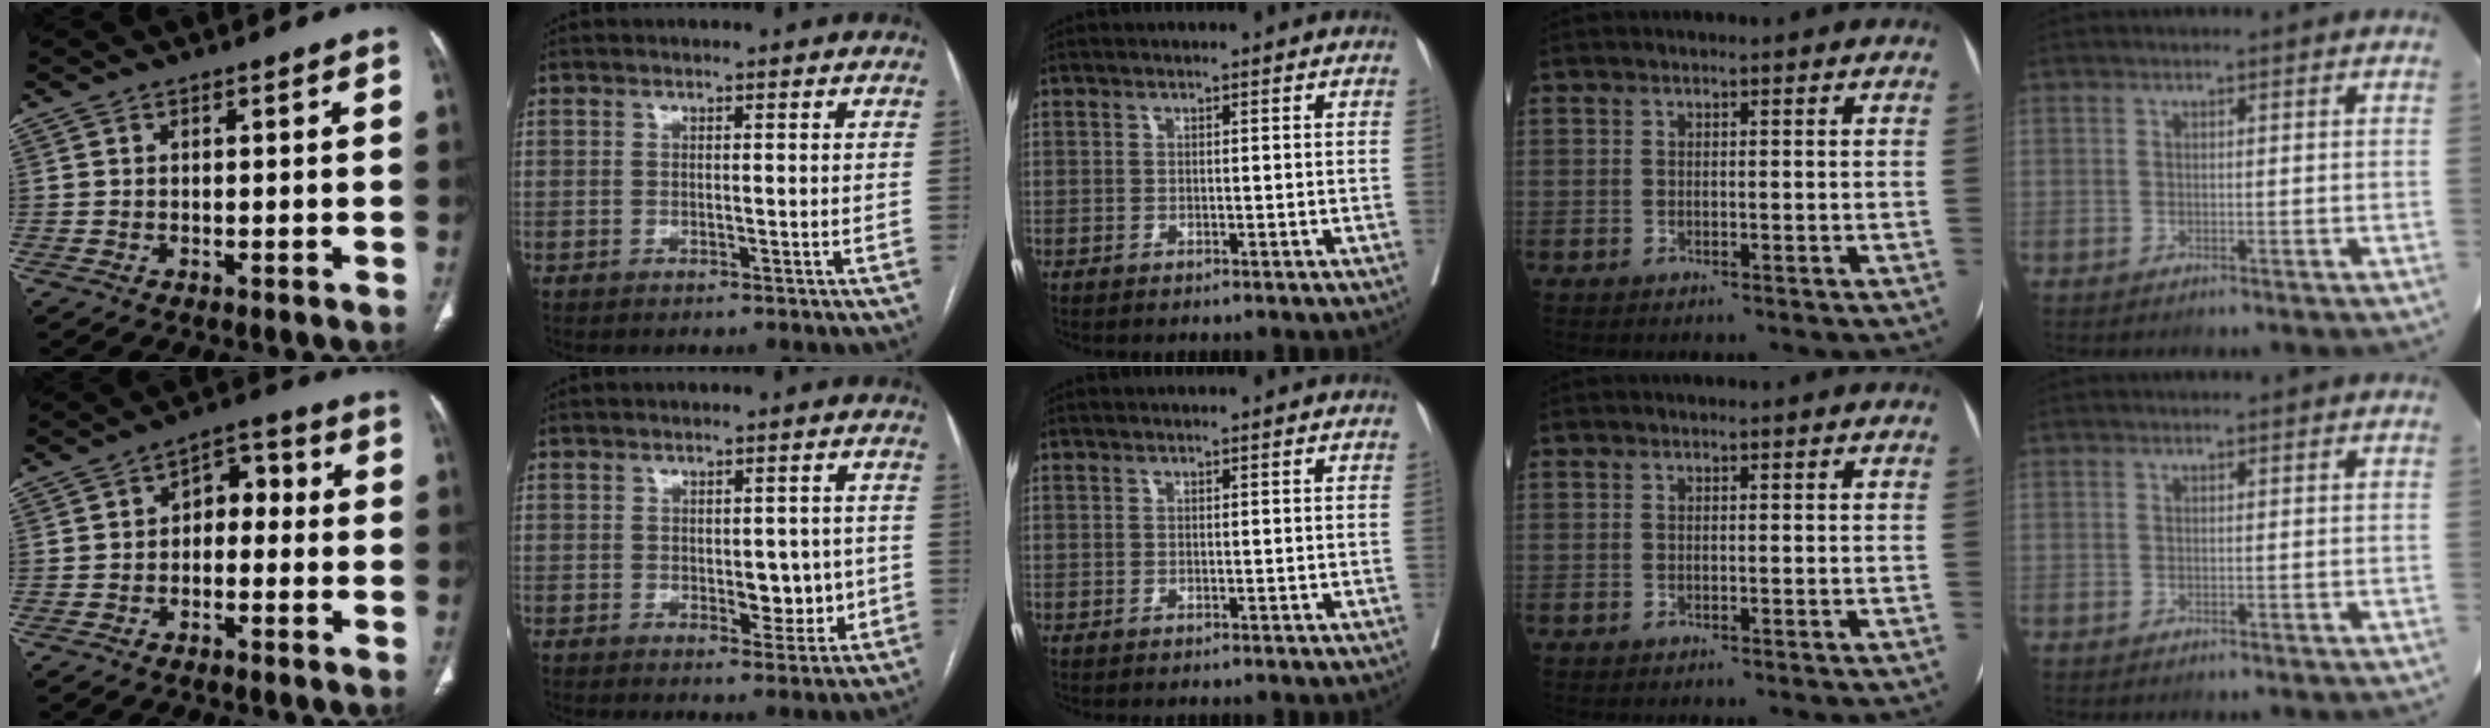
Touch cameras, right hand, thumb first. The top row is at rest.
{"thumb": {"total": 5.8, "force": [-0.7, 4.0, 4.1], "torque": [-0.031, 0.032, -0.024]}, "index": {"total": 5.8, "force": [-0.5, 3.0, 4.9], "torque": [-0.052, 0.000, 0.001]}}